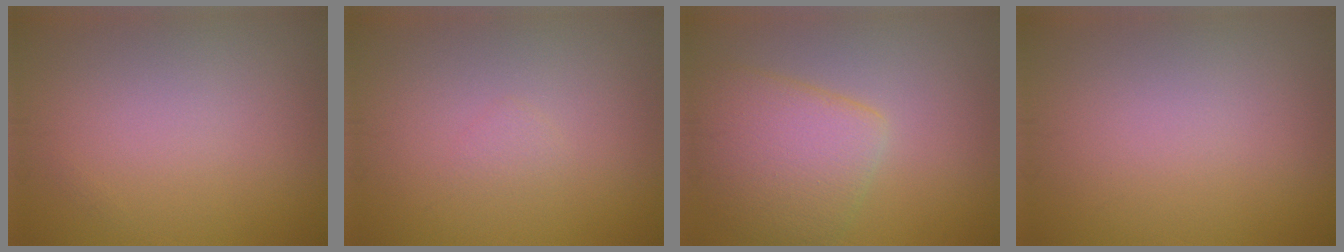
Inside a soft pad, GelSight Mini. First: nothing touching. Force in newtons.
{"total": 0.6, "press": 0.6, "slide": 0.0}
{"total": 5.3, "press": 5.3, "slide": 0.3}
{"total": 0.0}